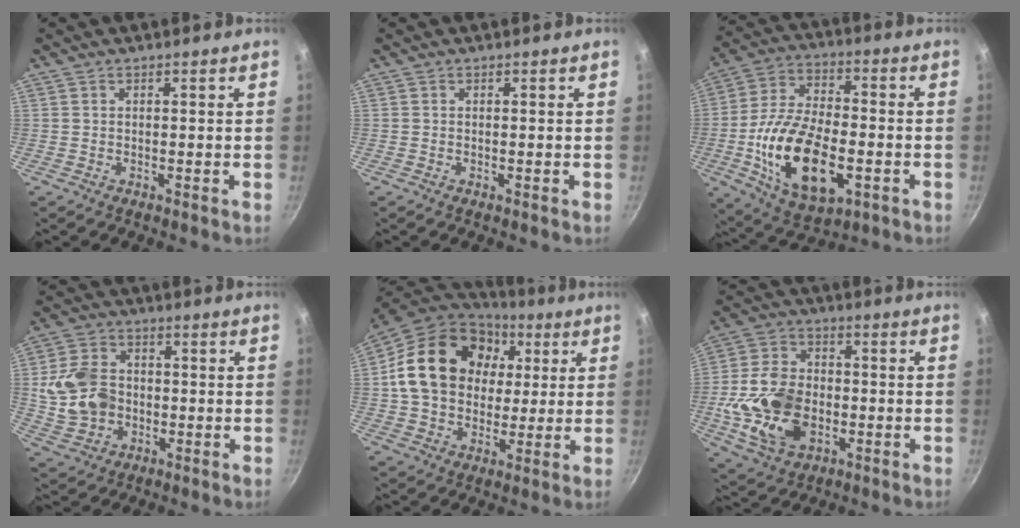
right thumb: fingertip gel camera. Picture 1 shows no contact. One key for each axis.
{"total": 0.0}
{"total": 20.7, "fx": -5.1, "fy": 10.8, "fz": 16.9, "tx": -0.303, "ty": 0.018, "tz": -0.085}
{"total": 11.5, "fx": -0.8, "fy": 9.1, "fz": 7.0, "tx": -0.115, "ty": 0.015, "tz": -0.011}
{"total": 22.6, "fx": 4.2, "fy": 17.4, "fz": 13.7, "tx": -0.223, "ty": 0.023, "tz": 0.067}
{"total": 16.7, "fx": -3.4, "fy": 11.3, "fz": 11.7, "tx": -0.214, "ty": 0.019, "tz": -0.059}